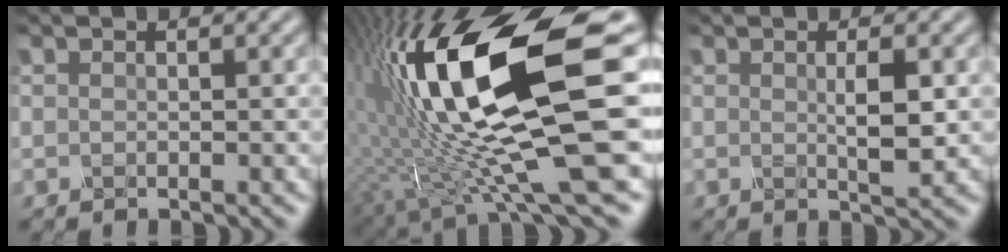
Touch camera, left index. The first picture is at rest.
{"total": 17.1, "force": [2.3, 4.6, 16.3], "torque": [-0.298, -0.010, 0.050]}
{"total": 2.6, "force": [0.3, 0.5, 2.5], "torque": [-0.045, -0.003, 0.005]}